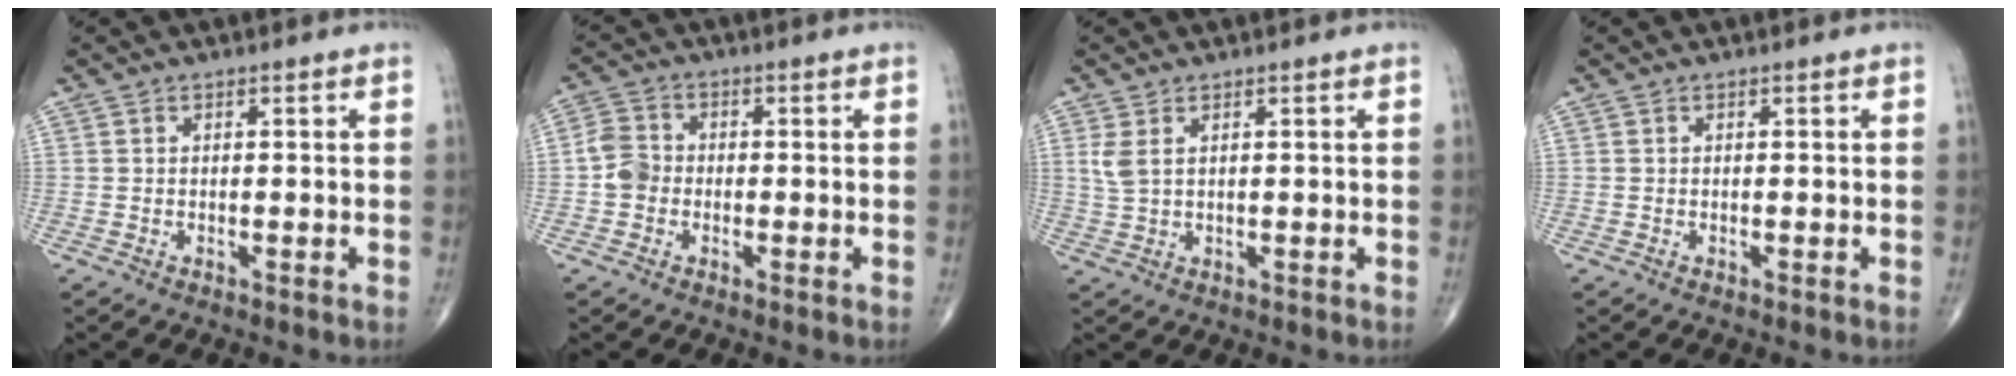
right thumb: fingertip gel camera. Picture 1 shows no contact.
{"total": 4.4, "force": [-0.9, 3.7, 2.1], "torque": [-0.032, 0.011, -0.026]}
{"total": 2.9, "force": [1.2, 1.3, 2.3], "torque": [-0.058, 0.003, 0.032]}
{"total": 0.0}